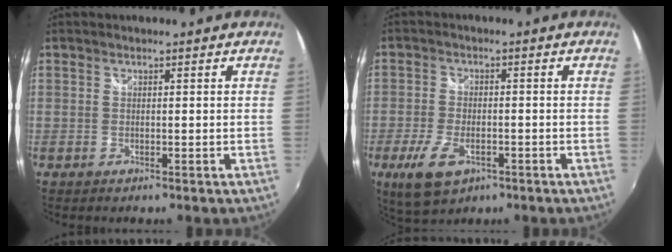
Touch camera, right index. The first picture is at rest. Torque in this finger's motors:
{"motor_torque": [0.65, -0.62, 0.39, 0.09]}